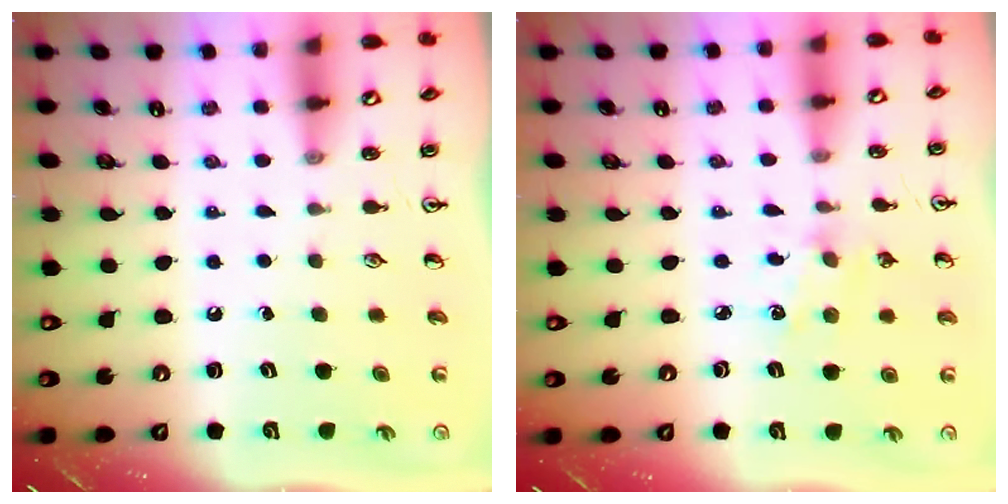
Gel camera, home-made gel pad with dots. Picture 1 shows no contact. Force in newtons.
{"total": 1.8, "press": 1.8, "slide": 0.3}